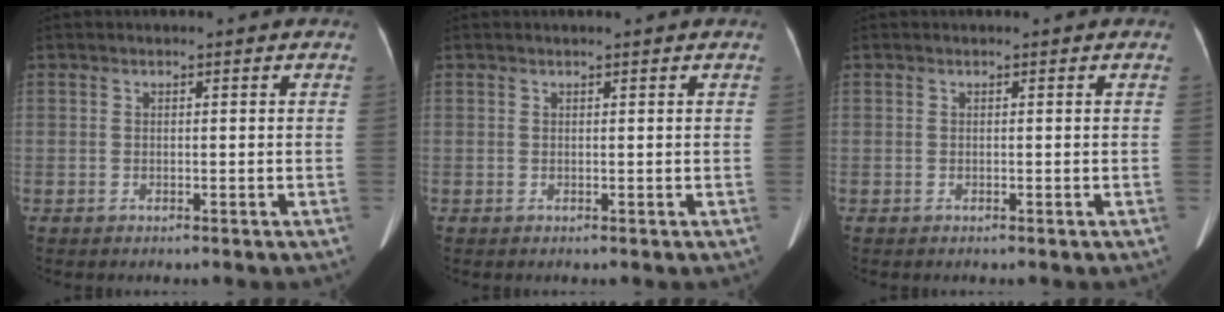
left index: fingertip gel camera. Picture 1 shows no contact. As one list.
[{"total": 0.9, "force": [0.8, -0.1, 0.5], "torque": [-0.006, 0.010, 0.015]}, {"total": 0.0}]